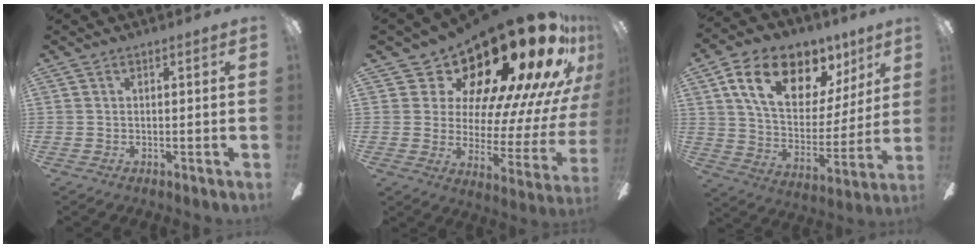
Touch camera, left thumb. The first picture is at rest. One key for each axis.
{"total": 26.0, "fx": 18.8, "fy": 10.3, "fz": 14.7, "tx": -0.203, "ty": -0.163, "tz": 0.331}
{"total": 19.8, "fx": 10.9, "fy": 11.5, "fz": 11.8, "tx": -0.195, "ty": -0.049, "tz": 0.191}